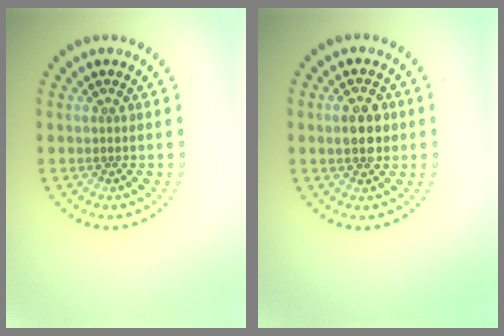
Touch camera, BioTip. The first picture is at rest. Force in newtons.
{"total": 3.7, "press": 3.7, "slide": 0.2}